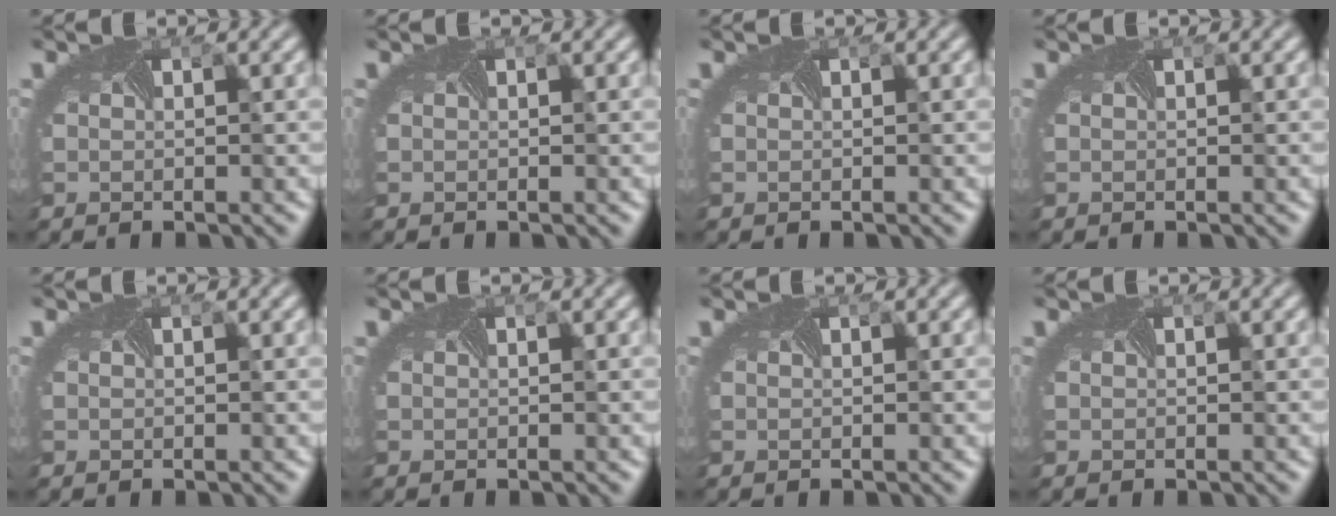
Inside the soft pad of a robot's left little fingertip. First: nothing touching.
{"total": 0.0}
{"total": 0.0}
{"total": 0.0}
{"total": 0.0}
{"total": 0.0}
{"total": 0.0}
{"total": 0.0}